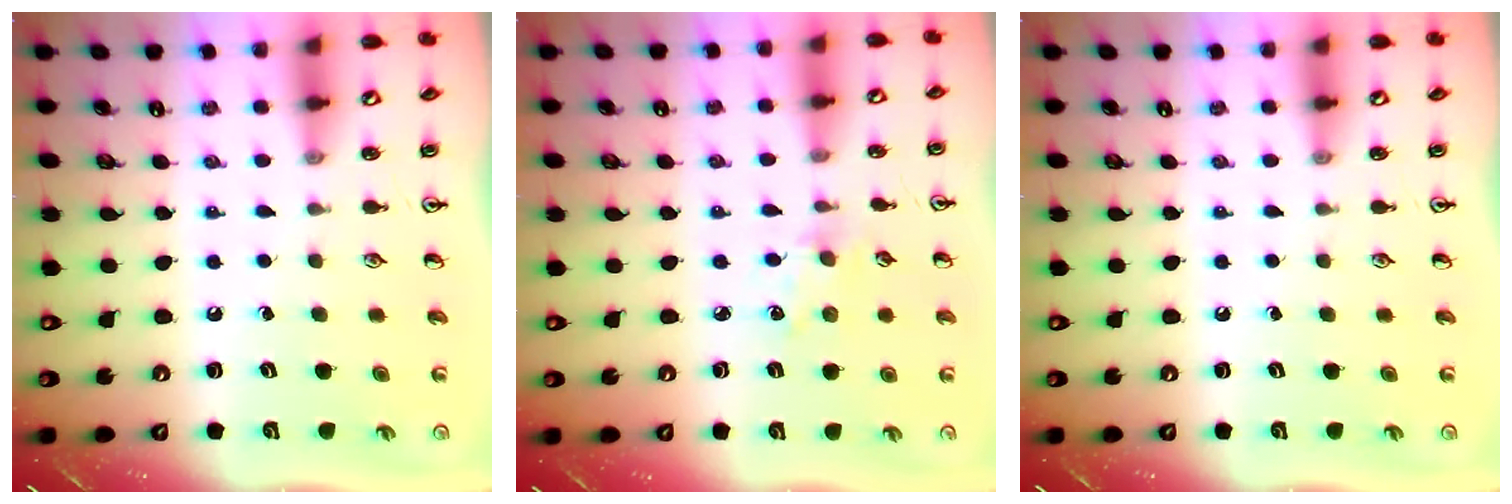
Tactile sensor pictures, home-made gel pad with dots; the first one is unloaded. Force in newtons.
{"total": 3.0, "press": 3.0, "slide": 0.4}
{"total": 0.0}